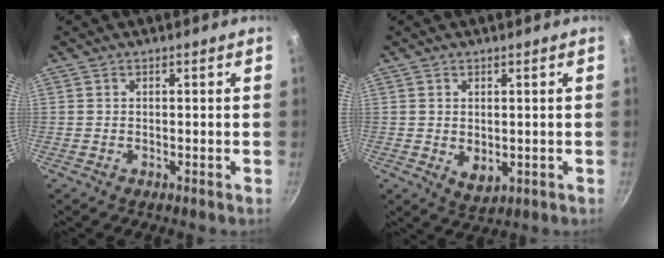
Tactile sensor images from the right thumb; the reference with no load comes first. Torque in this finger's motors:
{"motor_torque": [-0.38, 0.34, 0.21, 0.40, 0.05]}